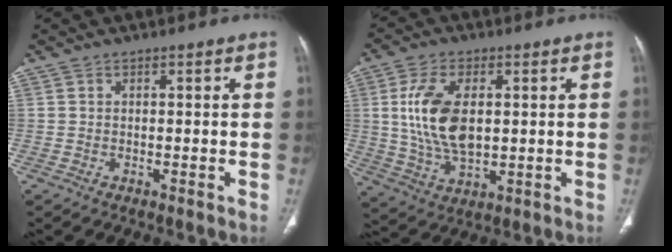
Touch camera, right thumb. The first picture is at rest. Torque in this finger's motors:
{"motor_torque": [1.40, 2.68, 1.80, 0.00, 0.20]}